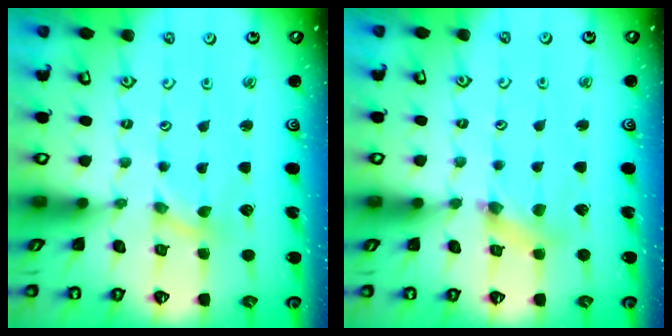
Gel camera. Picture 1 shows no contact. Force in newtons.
{"total": 2.5, "press": 2.4, "slide": 0.3}